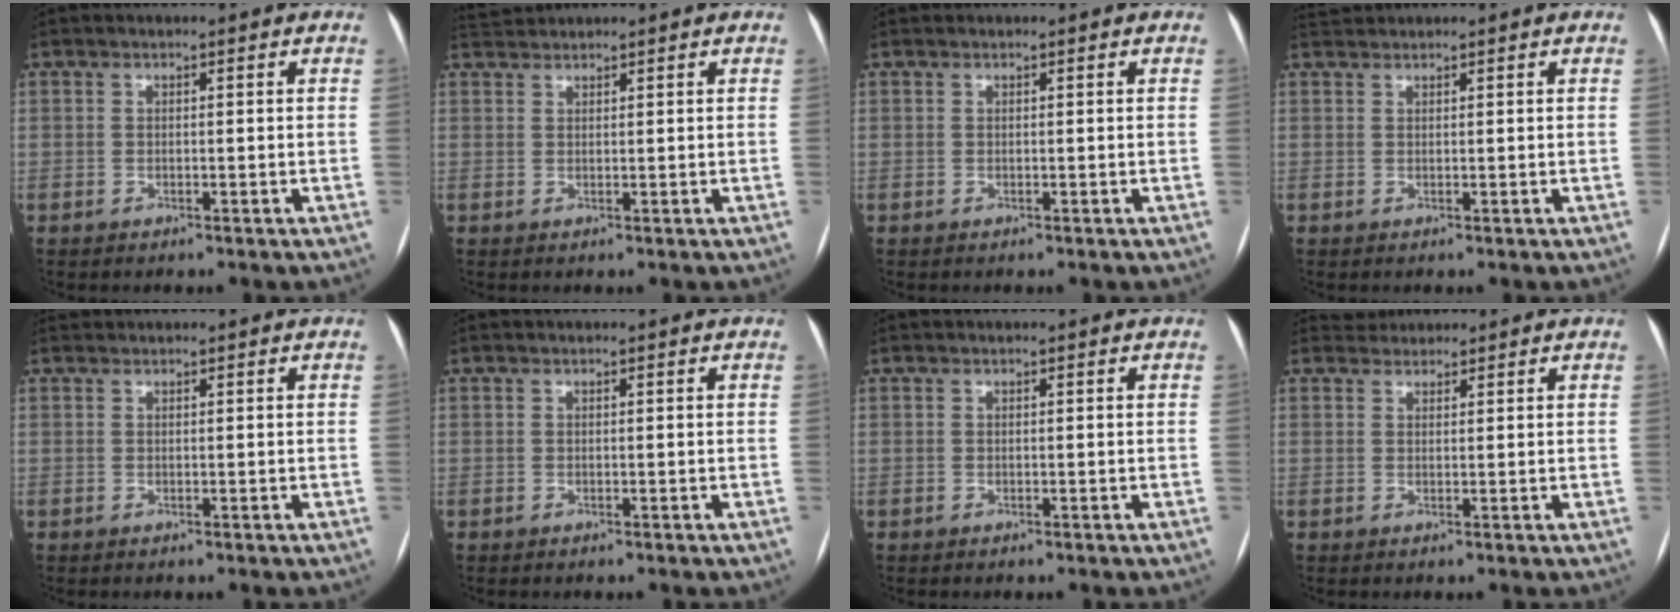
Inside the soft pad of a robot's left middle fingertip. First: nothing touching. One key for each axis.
{"total": 2.3, "fx": 2.3, "fy": -0.1, "fz": -0.2, "tx": -0.006, "ty": 0.019, "tz": 0.050}
{"total": 0.0}
{"total": 1.5, "fx": 1.5, "fy": -0.2, "fz": -0.2, "tx": -0.005, "ty": 0.015, "tz": 0.037}
{"total": 0.6, "fx": 0.5, "fy": 0.0, "fz": -0.1, "tx": -0.003, "ty": 0.015, "tz": 0.015}
{"total": 0.0}
{"total": 0.0}
{"total": 1.9, "fx": 1.8, "fy": 0.6, "fz": -0.5, "tx": 0.005, "ty": 0.013, "tz": 0.029}